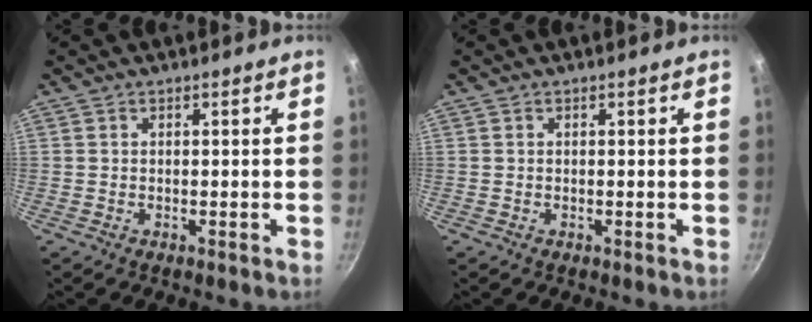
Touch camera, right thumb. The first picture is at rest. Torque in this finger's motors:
{"motor_torque": [-0.06, 0.05, 0.34, -0.14, 0.00]}